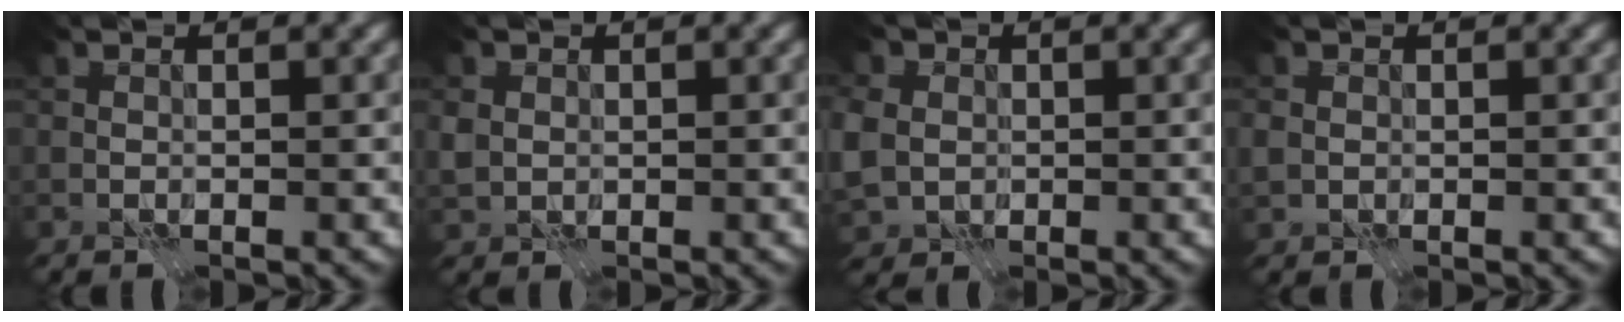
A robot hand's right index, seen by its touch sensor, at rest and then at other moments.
{"total": 1.5, "force": [0.4, 1.3, 0.5], "torque": [-0.015, 0.000, 0.008]}
{"total": 5.1, "force": [0.0, 4.4, 2.5], "torque": [-0.085, 0.004, -0.005]}
{"total": 1.2, "force": [0.1, 1.1, 0.4], "torque": [-0.010, 0.000, -0.001]}